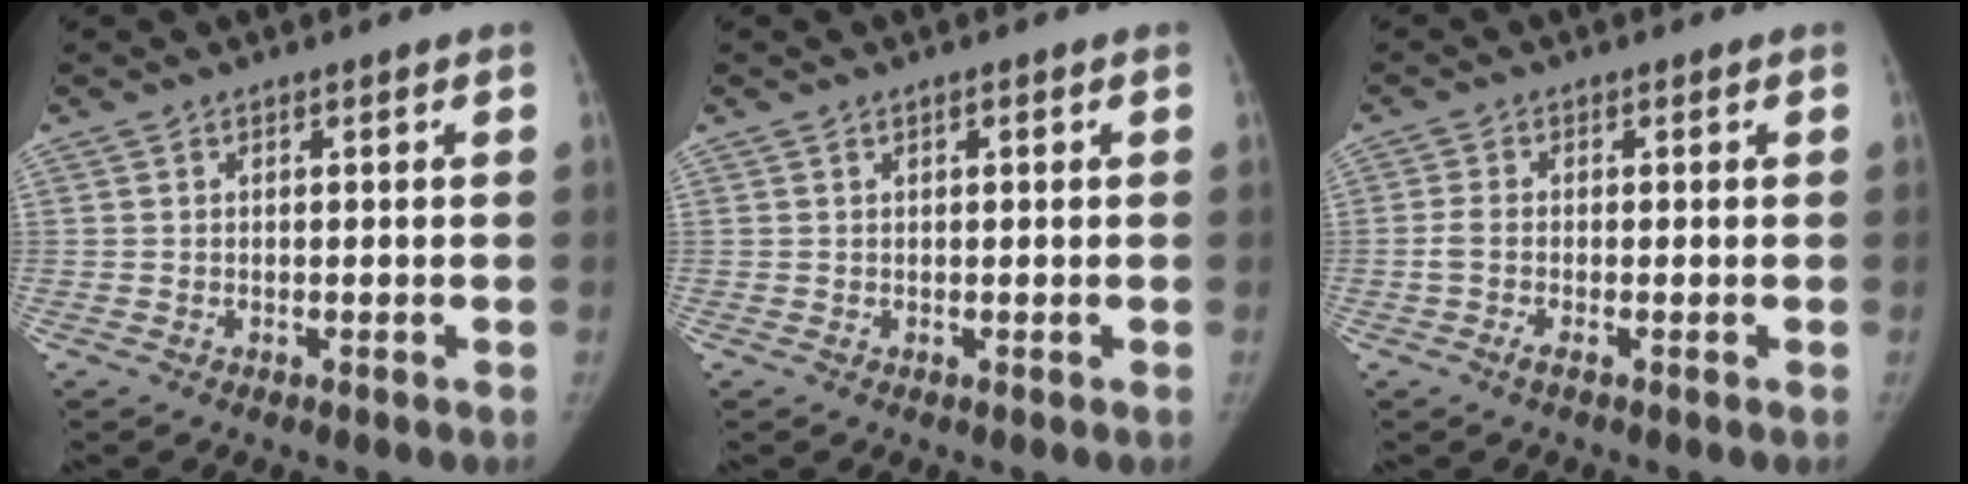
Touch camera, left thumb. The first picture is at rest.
{"total": 0.6, "force": [0.3, 0.2, 0.5], "torque": [-0.007, 0.001, 0.004]}
{"total": 2.3, "force": [-1.0, 0.6, 2.0], "torque": [-0.051, 0.004, -0.026]}